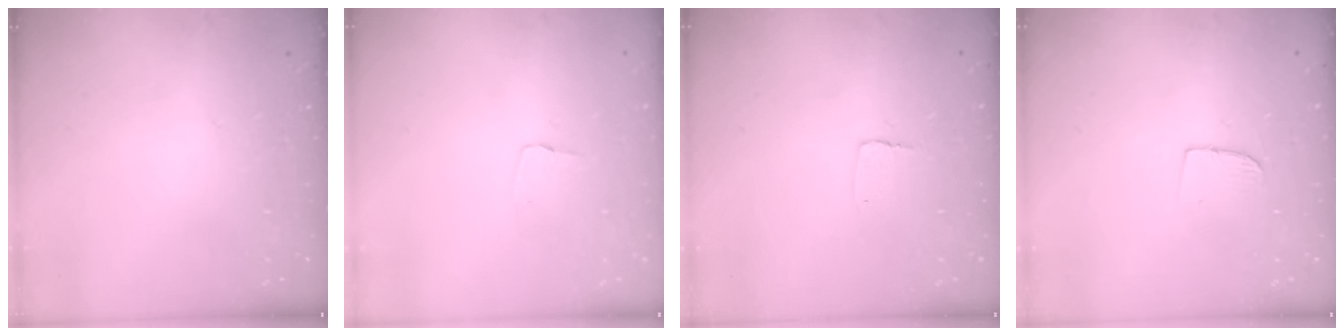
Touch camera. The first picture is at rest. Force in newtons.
{"total": 2.6, "press": 2.6, "slide": 0.2}
{"total": 2.7, "press": 2.7, "slide": 0.2}
{"total": 5.6, "press": 5.6, "slide": 0.4}